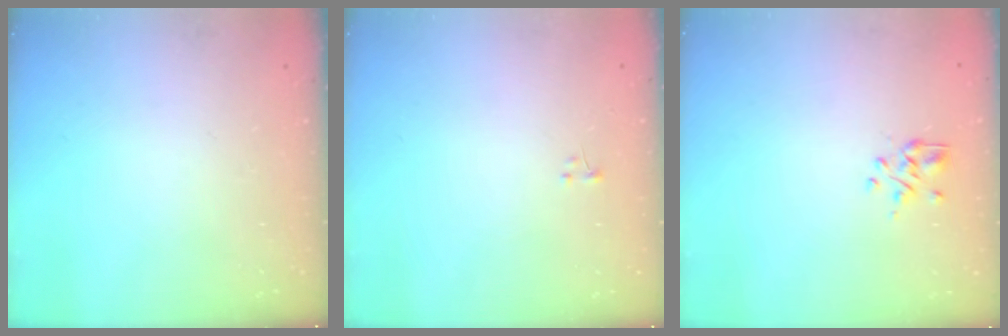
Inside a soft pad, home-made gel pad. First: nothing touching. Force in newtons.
{"total": 0.0}
{"total": 2.3, "press": 2.1, "slide": 0.9}